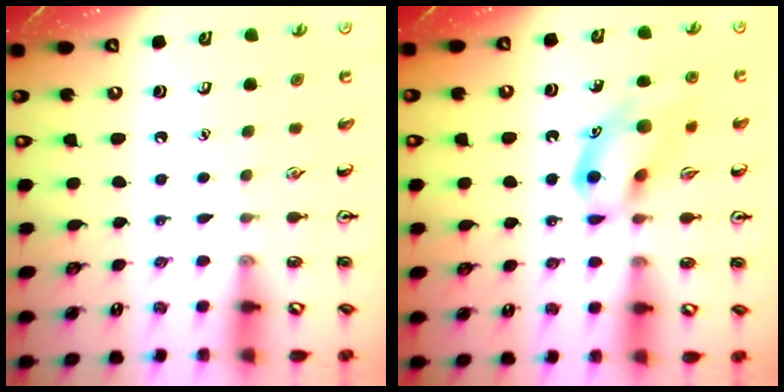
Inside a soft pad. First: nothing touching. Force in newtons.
{"total": 12.6, "press": 12.5, "slide": 1.5}